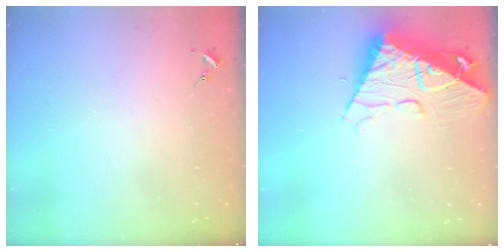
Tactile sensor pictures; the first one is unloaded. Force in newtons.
{"total": 14.5, "press": 14.5, "slide": 1.5}